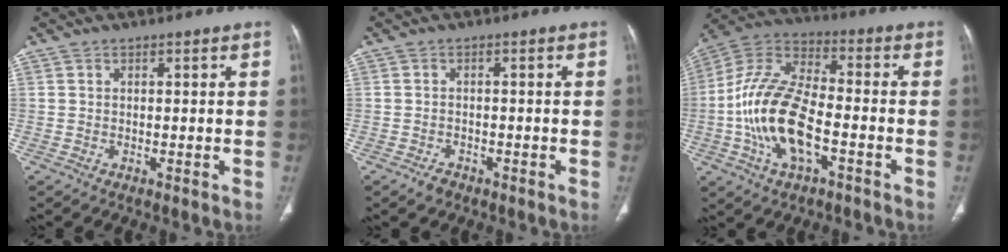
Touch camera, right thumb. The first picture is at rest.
{"total": 2.0, "force": [-1.4, 1.3, 0.7], "torque": [-0.015, 0.007, -0.018]}
{"total": 17.4, "force": [-4.5, 8.4, 14.6], "torque": [-0.291, 0.031, -0.085]}